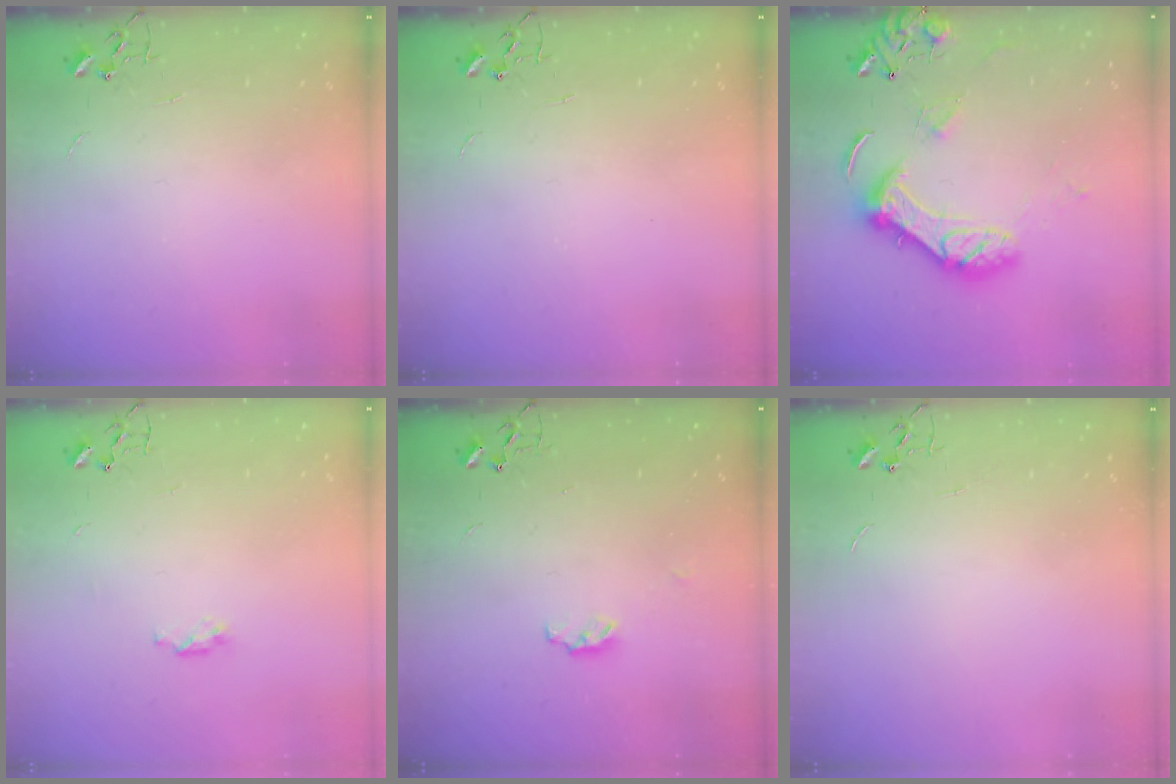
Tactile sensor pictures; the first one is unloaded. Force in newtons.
{"total": 0.0}
{"total": 15.2, "press": 15.1, "slide": 2.4}
{"total": 3.3, "press": 3.2, "slide": 0.6}
{"total": 3.7, "press": 3.7, "slide": 0.6}
{"total": 0.0}